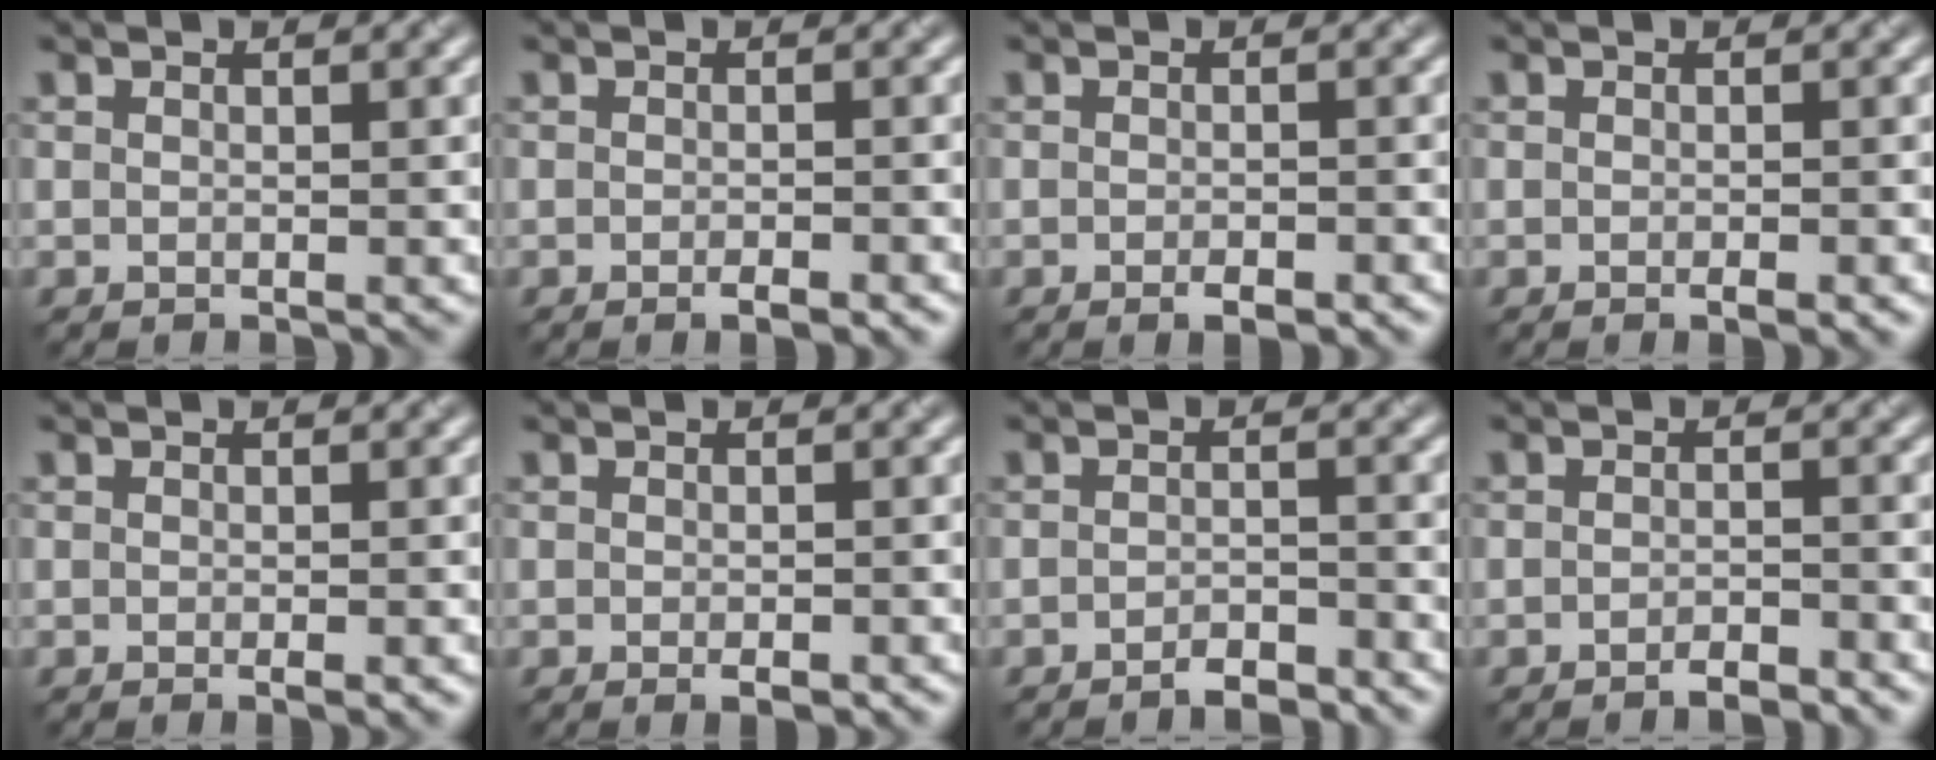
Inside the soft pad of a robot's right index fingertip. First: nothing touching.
{"total": 1.6, "force": [-0.9, 0.3, 1.2], "torque": [-0.015, -0.003, -0.013]}
{"total": 1.7, "force": [-1.0, 0.5, 1.2], "torque": [-0.017, -0.003, -0.013]}
{"total": 1.3, "force": [-0.7, 0.2, 1.1], "torque": [-0.013, -0.005, -0.009]}
{"total": 1.0, "force": [-0.4, 0.1, 1.0], "torque": [-0.013, -0.005, -0.005]}
{"total": 1.4, "force": [-0.7, 0.4, 1.1], "torque": [-0.015, -0.005, -0.007]}
{"total": 2.1, "force": [-1.8, 0.5, 1.0], "torque": [-0.014, 0.003, -0.032]}
{"total": 1.8, "force": [-1.4, 0.3, 1.0], "torque": [-0.012, 0.001, -0.024]}